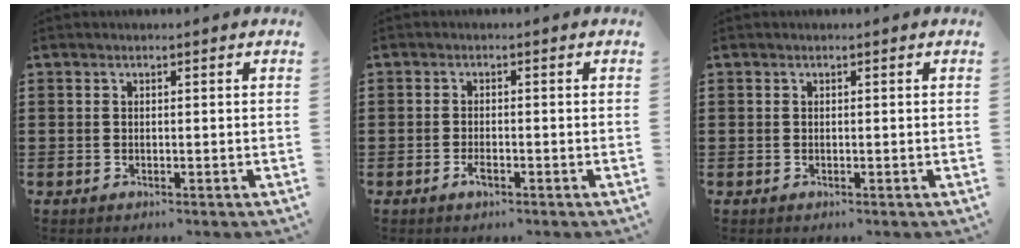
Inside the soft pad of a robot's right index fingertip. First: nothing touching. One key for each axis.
{"total": 2.0, "fx": -1.0, "fy": 0.7, "fz": 1.6, "tx": -0.035, "ty": -0.004, "tz": -0.020}
{"total": 0.0}